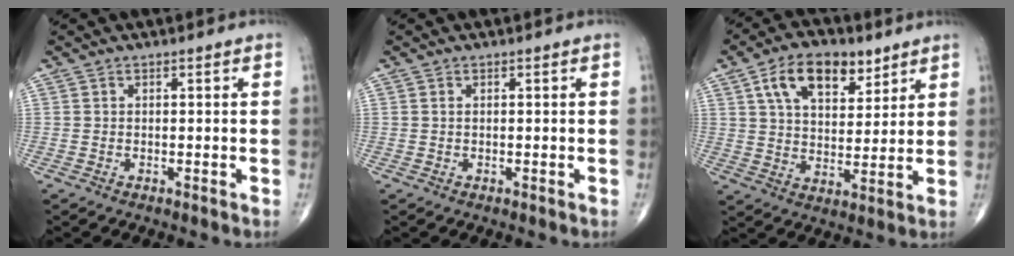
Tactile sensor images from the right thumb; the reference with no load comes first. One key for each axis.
{"total": 0.0}
{"total": 13.3, "fx": 6.9, "fy": 7.3, "fz": 8.8, "tx": -0.118, "ty": -0.023, "tz": 0.121}